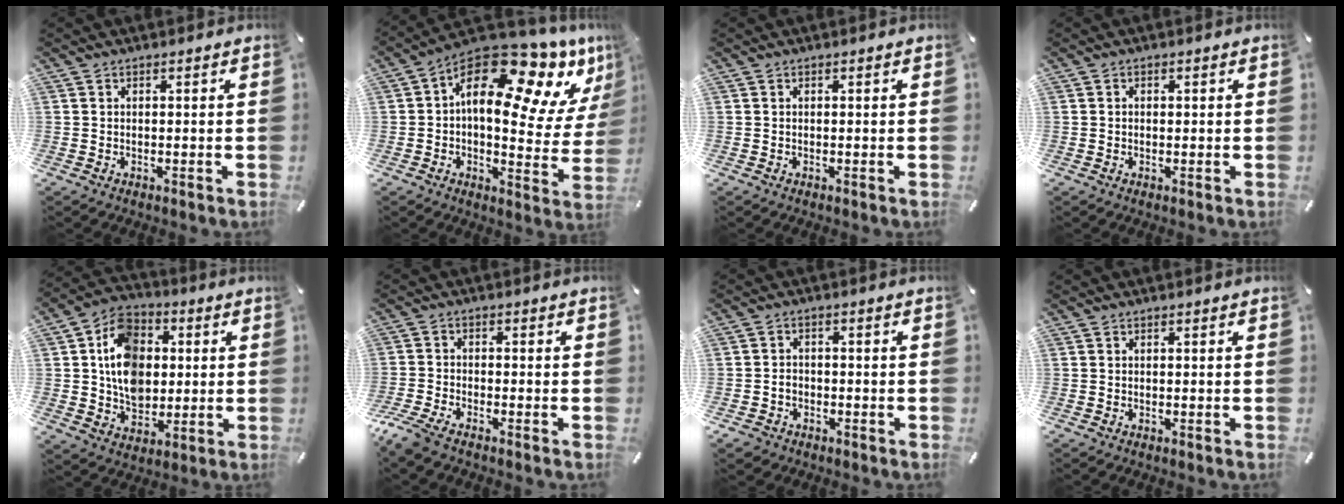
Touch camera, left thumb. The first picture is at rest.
{"total": 20.0, "force": [10.5, 9.3, 14.4], "torque": [-0.194, -0.089, 0.170]}
{"total": 0.0}
{"total": 0.7, "force": [0.0, 0.6, 0.3], "torque": [-0.005, 0.004, -0.003]}
{"total": 13.3, "force": [1.0, 11.0, 7.3], "torque": [-0.131, 0.022, 0.022]}
{"total": 4.3, "force": [-3.5, 1.1, 2.2], "torque": [-0.069, 0.000, -0.073]}
{"total": 3.1, "force": [-1.4, 2.6, 1.0], "torque": [-0.018, 0.008, -0.027]}
{"total": 0.0}